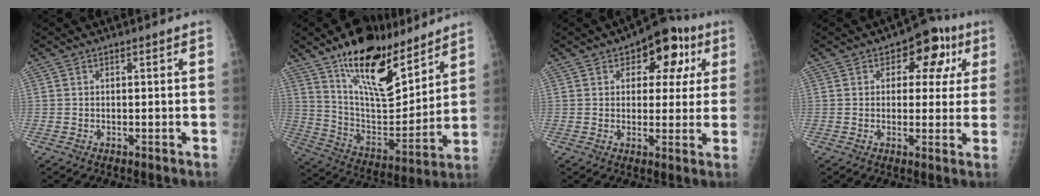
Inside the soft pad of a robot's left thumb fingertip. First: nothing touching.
{"total": 21.5, "force": [14.6, 8.4, 13.3], "torque": [-0.168, -0.089, 0.255]}
{"total": 11.2, "force": [4.3, 6.8, 7.7], "torque": [-0.043, 0.005, 0.049]}
{"total": 9.6, "force": [3.3, 6.2, 6.5], "torque": [-0.026, 0.007, 0.033]}